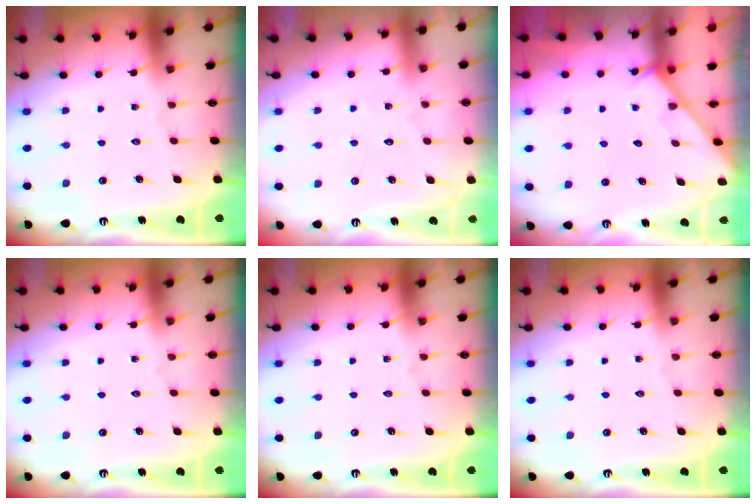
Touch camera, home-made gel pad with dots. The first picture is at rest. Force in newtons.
{"total": 2.9, "press": 2.9, "slide": 0.3}
{"total": 2.1, "press": 2.1, "slide": 0.1}
{"total": 0.0}
{"total": 0.0}
{"total": 0.0}